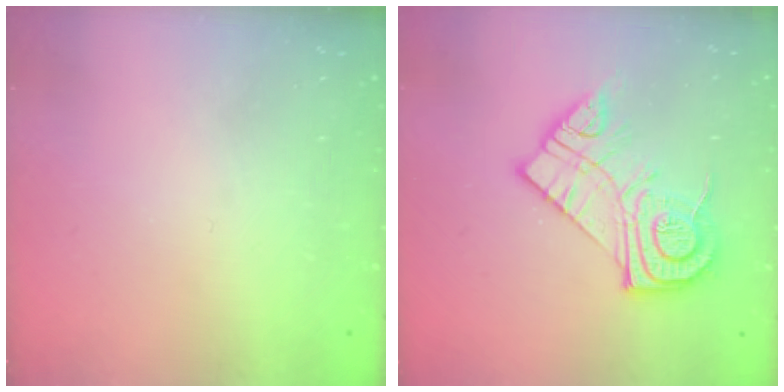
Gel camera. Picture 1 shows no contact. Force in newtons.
{"total": 16.1, "press": 16.1, "slide": 1.5}